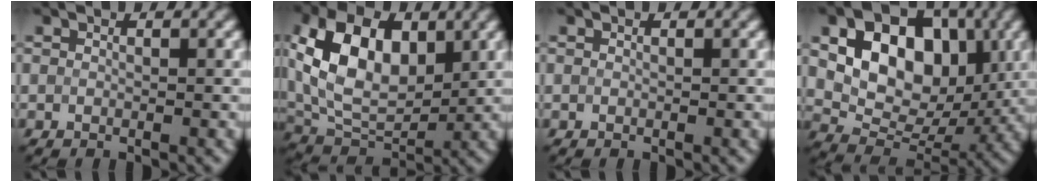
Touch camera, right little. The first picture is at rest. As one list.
[{"total": 10.3, "force": [2.6, 6.3, 7.7], "torque": [-0.158, 0.014, 0.043]}, {"total": 0.0}, {"total": 11.1, "force": [3.0, 7.7, 7.4], "torque": [-0.122, 0.001, 0.047]}]